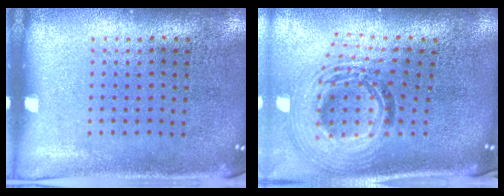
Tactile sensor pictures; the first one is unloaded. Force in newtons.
{"total": 2.1, "press": 1.6, "slide": 1.3}